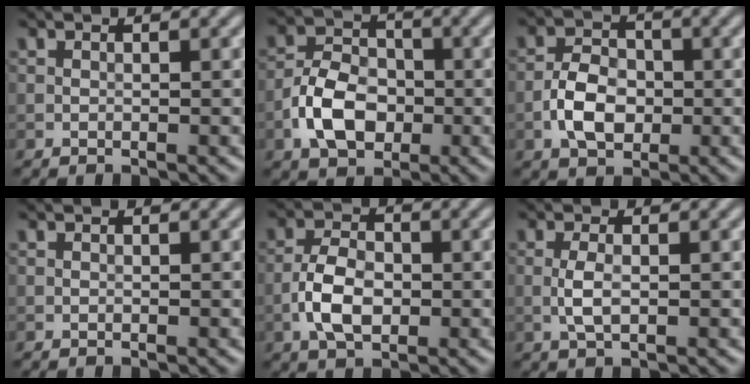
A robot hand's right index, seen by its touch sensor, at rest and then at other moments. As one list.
[{"total": 5.5, "force": [-2.0, 3.8, 3.5], "torque": [-0.063, 0.004, -0.041]}, {"total": 4.3, "force": [-1.3, 2.9, 3.0], "torque": [-0.054, 0.005, -0.027]}, {"total": 0.0}, {"total": 4.4, "force": [-1.2, 2.6, 3.4], "torque": [-0.066, 0.003, -0.028]}, {"total": 2.0, "force": [-0.3, 0.7, 1.9], "torque": [-0.042, 0.001, -0.008]}]